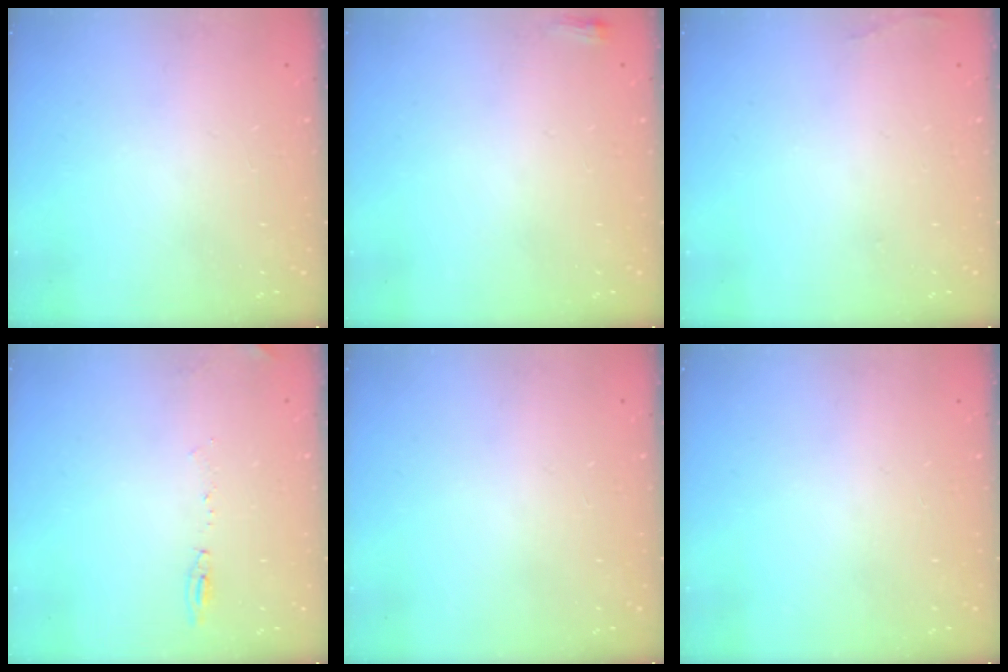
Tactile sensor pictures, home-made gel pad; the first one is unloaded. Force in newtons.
{"total": 3.0, "press": 2.8, "slide": 1.2}
{"total": 5.8, "press": 3.3, "slide": 4.7}
{"total": 6.3, "press": 5.7, "slide": 2.6}
{"total": 0.0}
{"total": 0.0}